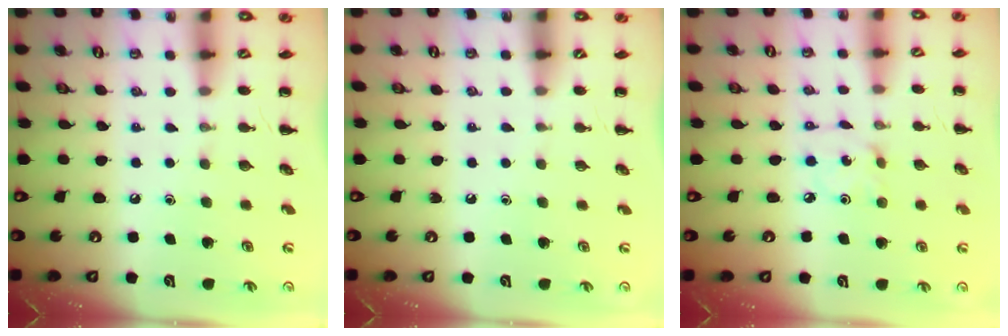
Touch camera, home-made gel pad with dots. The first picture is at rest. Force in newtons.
{"total": 0.6, "press": 0.6, "slide": 0.2}
{"total": 2.5, "press": 2.5, "slide": 0.5}